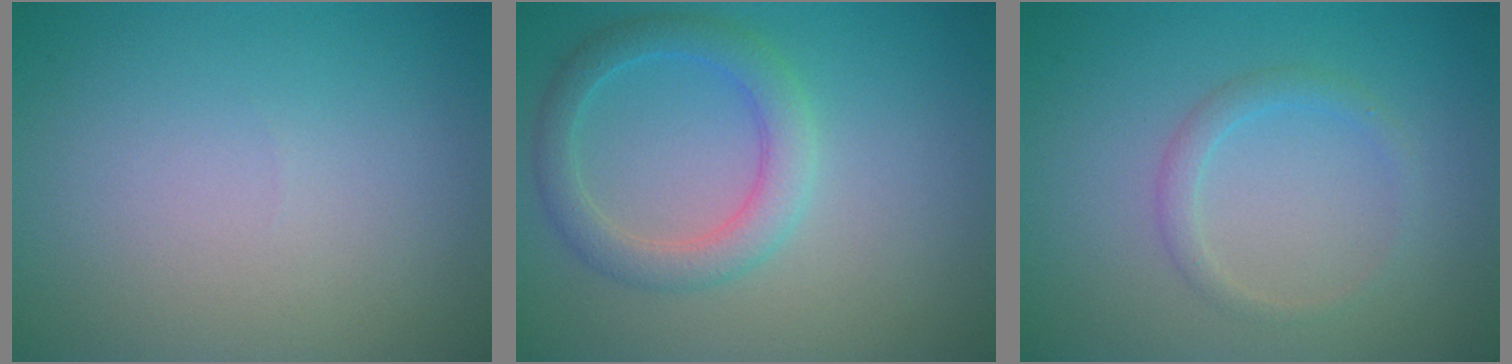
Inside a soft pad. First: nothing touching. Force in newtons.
{"total": 3.3, "press": 3.3, "slide": 0.1}
{"total": 1.5, "press": 1.5, "slide": 0.1}